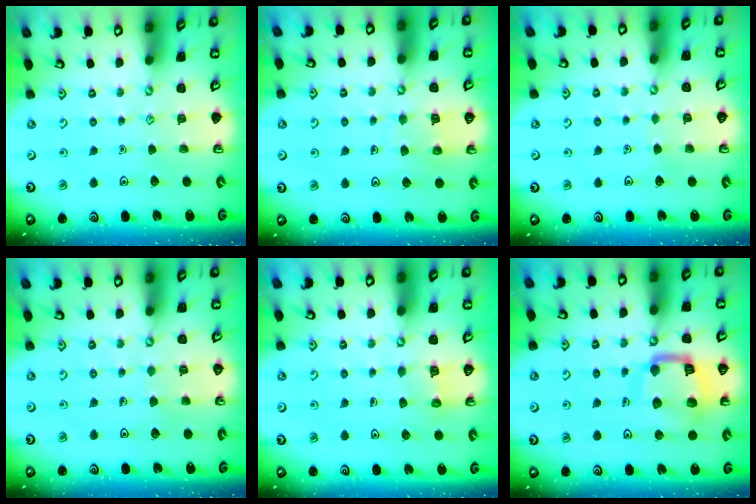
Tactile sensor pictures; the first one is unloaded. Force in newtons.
{"total": 6.6, "press": 6.6, "slide": 0.5}
{"total": 1.3, "press": 1.3, "slide": 0.1}
{"total": 4.3, "press": 4.3, "slide": 0.3}
{"total": 4.4, "press": 4.4, "slide": 0.3}
{"total": 14.5, "press": 14.4, "slide": 1.6}